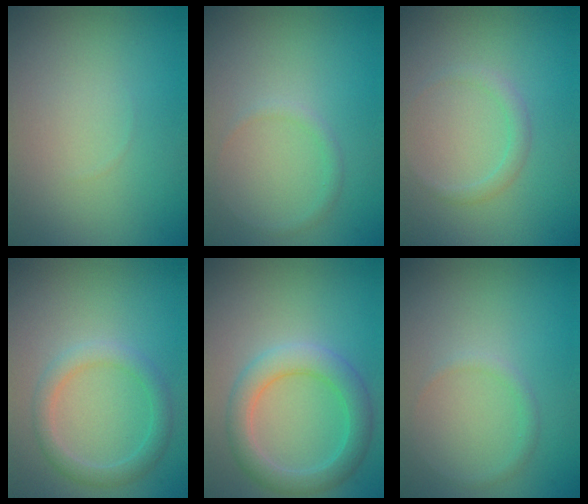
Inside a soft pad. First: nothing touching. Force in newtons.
{"total": 0.9, "press": 0.8, "slide": 0.1}
{"total": 1.2, "press": 1.2, "slide": 0.0}
{"total": 2.4, "press": 2.4, "slide": 0.1}
{"total": 4.0, "press": 4.0, "slide": 0.2}
{"total": 0.9, "press": 0.8, "slide": 0.1}